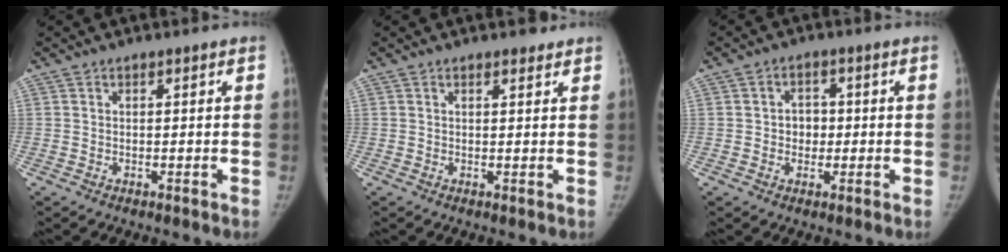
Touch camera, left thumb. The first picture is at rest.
{"total": 1.7, "force": [1.4, 0.7, 0.7], "torque": [-0.006, -0.008, 0.017]}
{"total": 3.8, "force": [-0.1, 3.3, 2.0], "torque": [-0.004, 0.007, -0.006]}